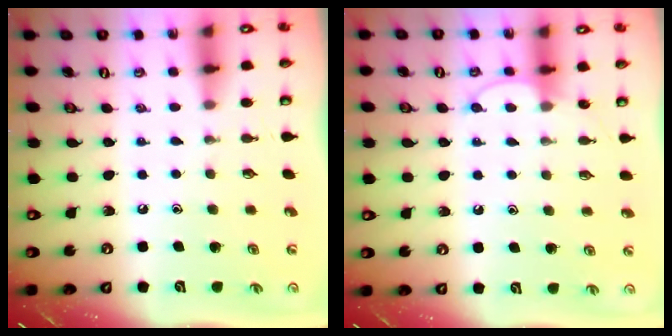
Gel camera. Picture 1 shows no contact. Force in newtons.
{"total": 6.7, "press": 6.6, "slide": 0.6}